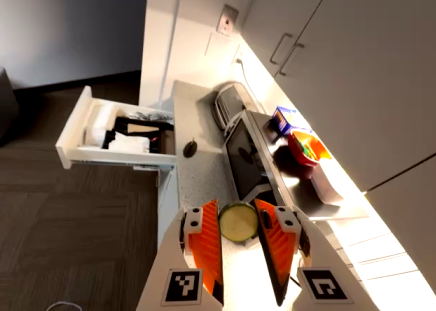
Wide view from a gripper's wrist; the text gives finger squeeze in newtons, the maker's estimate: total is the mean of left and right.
{"total": 10.9, "left": 11.0, "right": 10.7}